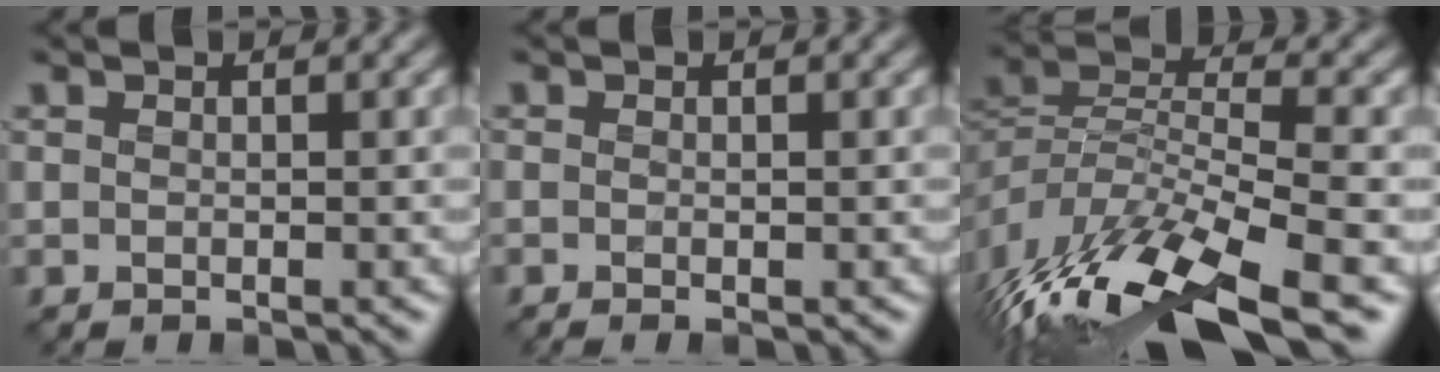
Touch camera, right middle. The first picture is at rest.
{"total": 1.0, "force": [-0.4, 0.4, 0.9], "torque": [-0.018, -0.007, -0.006]}
{"total": 12.7, "force": [-6.9, 4.7, 9.5], "torque": [-0.193, -0.003, -0.123]}